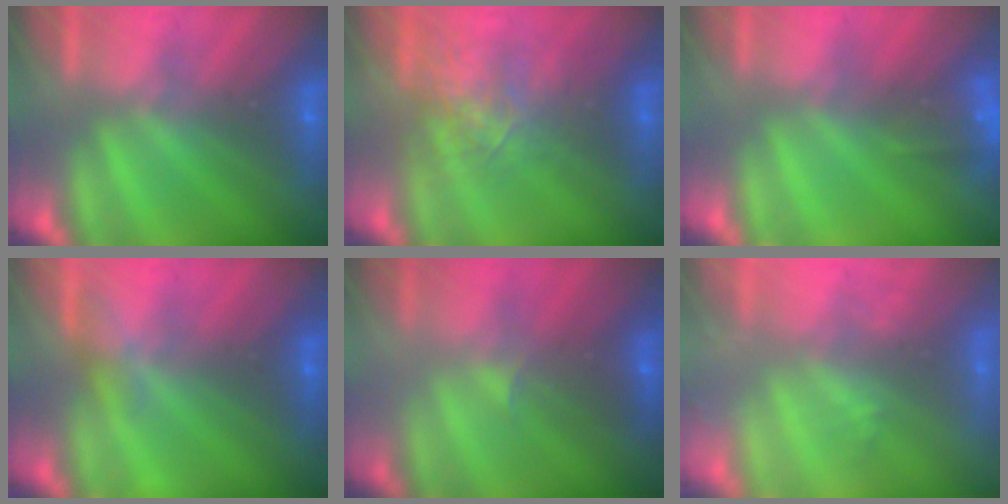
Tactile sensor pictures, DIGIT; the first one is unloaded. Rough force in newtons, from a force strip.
{"total": 2.6}
{"total": 4.7}
{"total": 3.5}
{"total": 2.0}
{"total": 1.9}